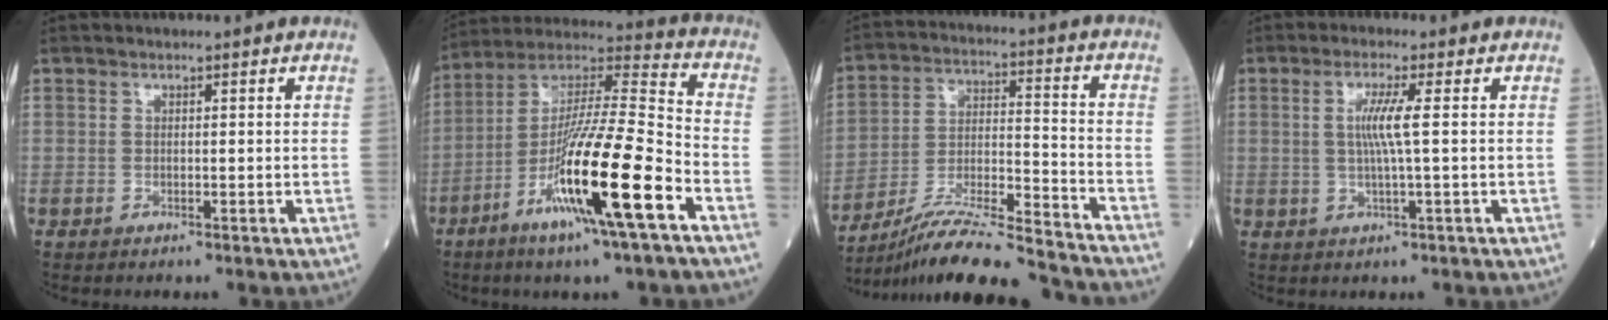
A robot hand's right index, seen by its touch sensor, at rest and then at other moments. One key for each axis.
{"total": 19.2, "fx": -8.1, "fy": 0.2, "fz": 17.4, "tx": -0.335, "ty": -0.028, "tz": -0.152}
{"total": 19.9, "fx": -18.1, "fy": 0.4, "fz": 8.2, "tx": -0.151, "ty": -0.010, "tz": -0.299}
{"total": 4.4, "fx": 0.5, "fy": -0.7, "fz": 4.3, "tx": -0.087, "ty": -0.002, "tz": 0.010}